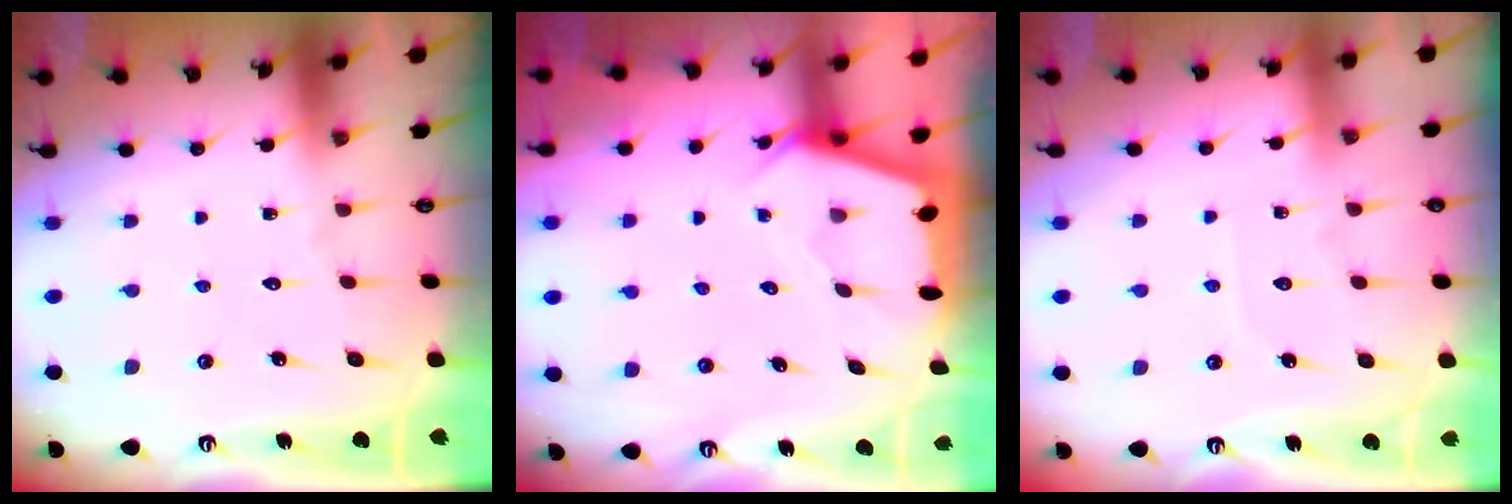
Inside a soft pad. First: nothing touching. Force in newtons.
{"total": 3.7, "press": 3.7, "slide": 0.1}
{"total": 3.9, "press": 3.9, "slide": 0.4}